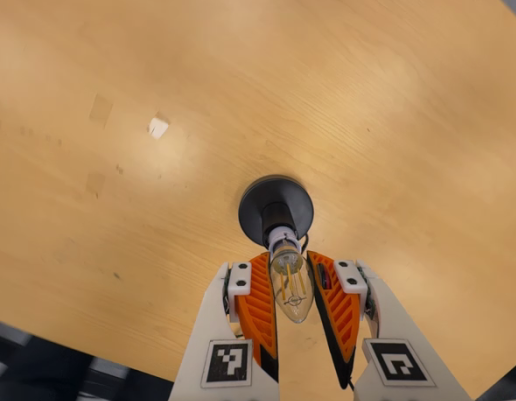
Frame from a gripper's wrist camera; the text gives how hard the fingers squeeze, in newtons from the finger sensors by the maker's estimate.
{"total": 11.2, "left": 10.4, "right": 12.0}